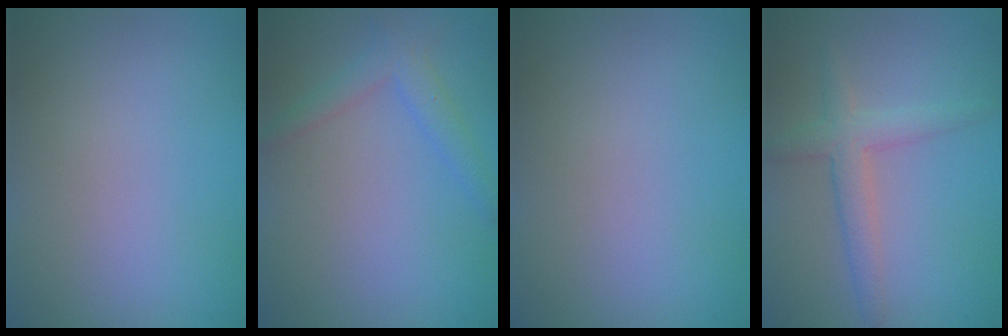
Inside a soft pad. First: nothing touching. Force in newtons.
{"total": 2.2, "press": 2.2, "slide": 0.0}
{"total": 0.0}
{"total": 1.9, "press": 1.8, "slide": 0.3}